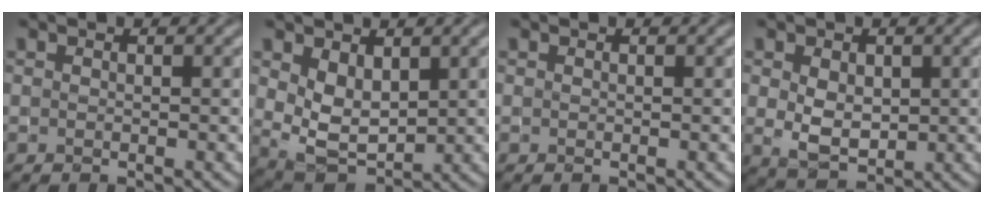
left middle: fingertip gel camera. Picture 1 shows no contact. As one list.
[{"total": 4.0, "force": [1.4, 2.6, 2.6], "torque": [-0.062, -0.007, 0.035]}, {"total": 0.0}, {"total": 3.3, "force": [0.3, 2.4, 2.3], "torque": [-0.046, 0.000, 0.011]}]